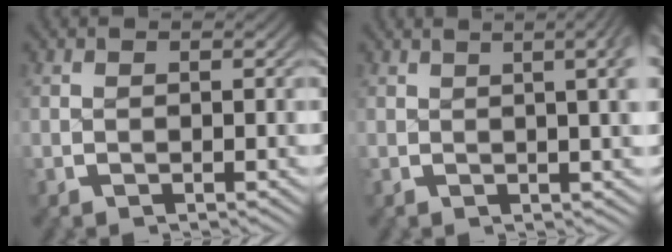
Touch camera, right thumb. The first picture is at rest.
{"total": 4.4, "force": [1.3, 1.2, 4.0], "torque": [-0.030, 0.017, 0.012]}